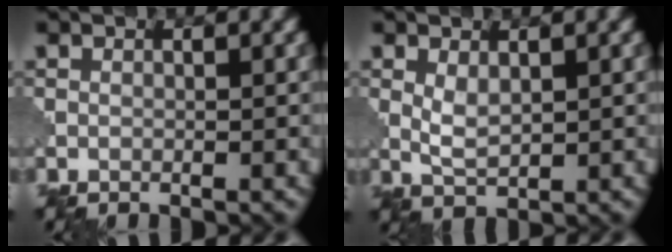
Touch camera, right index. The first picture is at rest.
{"total": 2.2, "force": [0.5, 1.1, 1.8], "torque": [-0.042, -0.001, 0.013]}